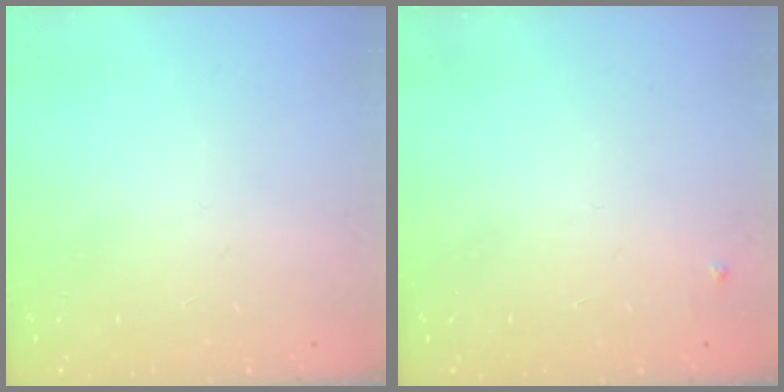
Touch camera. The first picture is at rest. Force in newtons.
{"total": 3.2, "press": 3.2, "slide": 0.5}